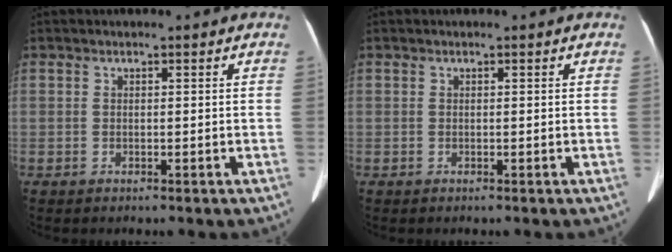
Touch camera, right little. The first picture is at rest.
{"total": 0.0}